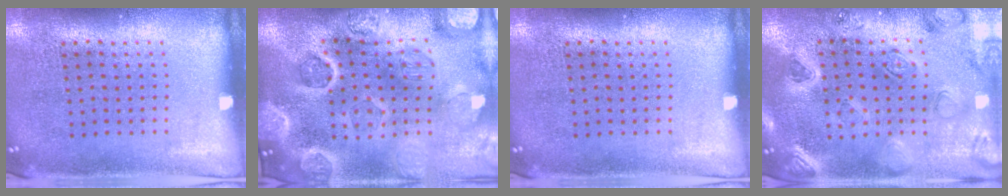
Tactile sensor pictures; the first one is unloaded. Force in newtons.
{"total": 5.4, "press": 4.6, "slide": 2.8}
{"total": 0.0}
{"total": 2.3, "press": 2.2, "slide": 0.3}